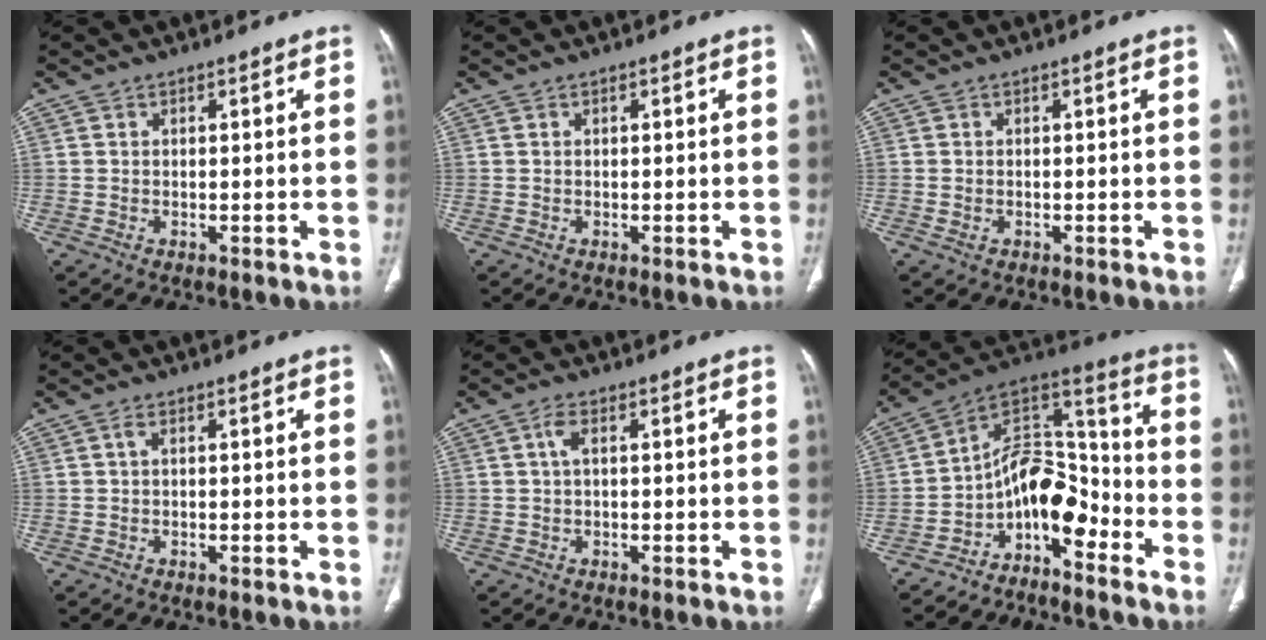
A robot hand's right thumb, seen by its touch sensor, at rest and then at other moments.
{"total": 0.0}
{"total": 0.9, "force": [-0.3, 0.6, 0.5], "torque": [-0.015, 0.004, 0.000]}
{"total": 0.9, "force": [0.0, 0.4, 0.8], "torque": [-0.018, 0.000, -0.003]}
{"total": 2.2, "force": [0.2, 1.0, 1.9], "torque": [-0.043, 0.004, -0.001]}
{"total": 12.7, "force": [-6.4, 7.0, 8.5], "torque": [-0.098, 0.102, -0.119]}